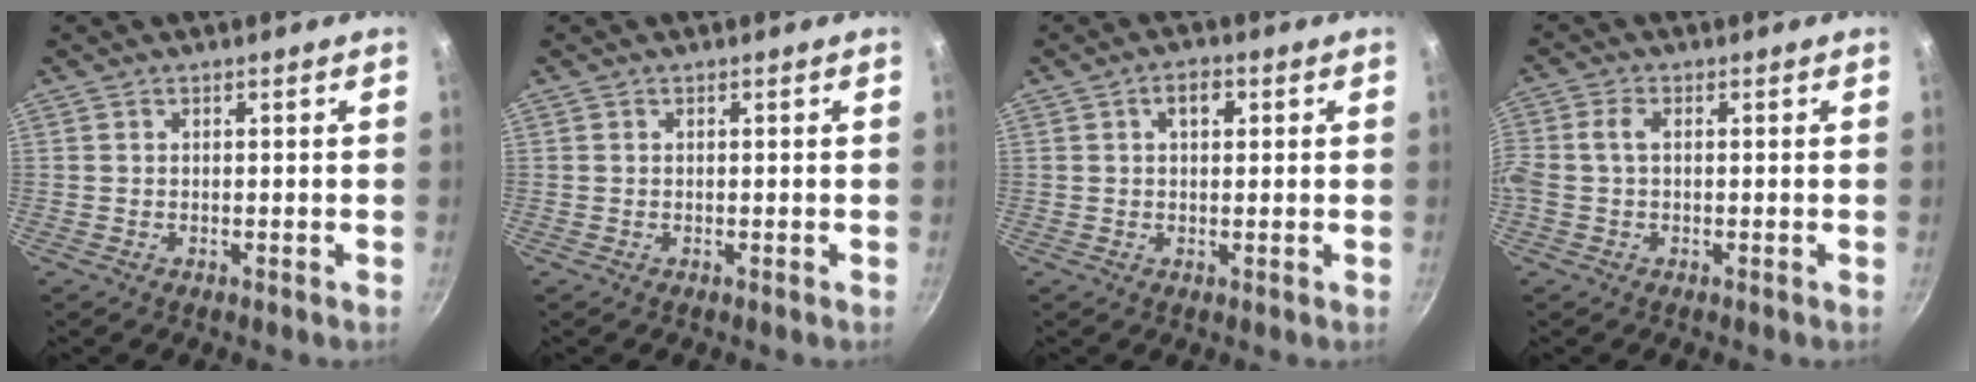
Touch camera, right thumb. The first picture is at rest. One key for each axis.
{"total": 0.0}
{"total": 3.7, "fx": 1.0, "fy": 2.2, "fz": 2.8, "tx": -0.034, "ty": 0.006, "tz": 0.012}
{"total": 3.3, "fx": 0.0, "fy": 1.9, "fz": 2.6, "tx": -0.061, "ty": 0.009, "tz": -0.007}